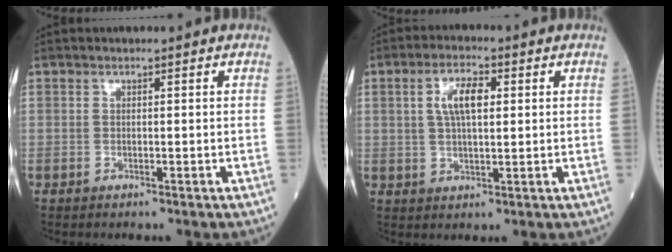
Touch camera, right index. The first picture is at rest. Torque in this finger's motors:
{"motor_torque": [0.41, 0.18, 0.15, 0.07]}